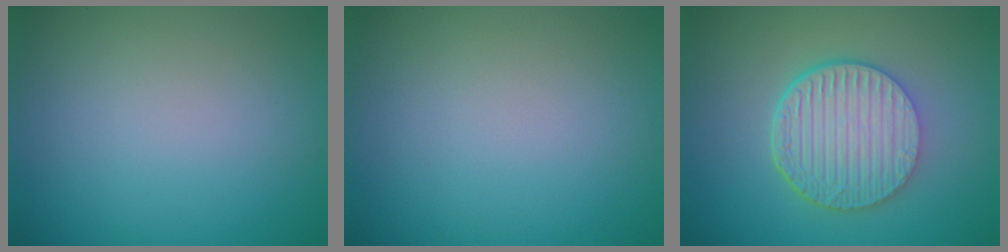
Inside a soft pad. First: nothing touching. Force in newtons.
{"total": 0.0}
{"total": 6.5, "press": 4.8, "slide": 4.4}